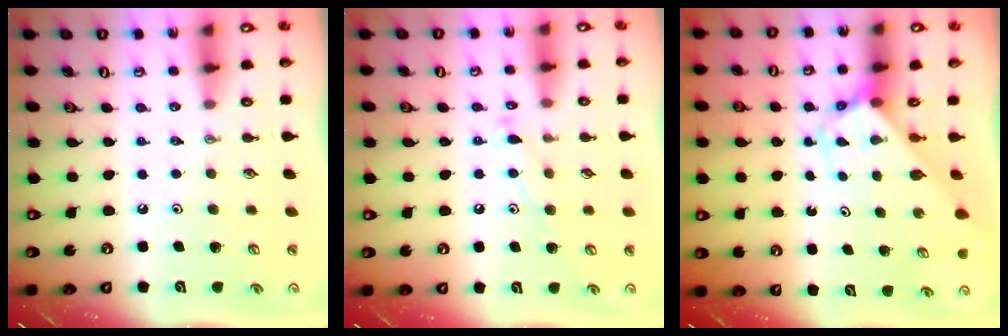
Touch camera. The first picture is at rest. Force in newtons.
{"total": 8.8, "press": 8.8, "slide": 0.6}
{"total": 2.7, "press": 2.7, "slide": 0.1}